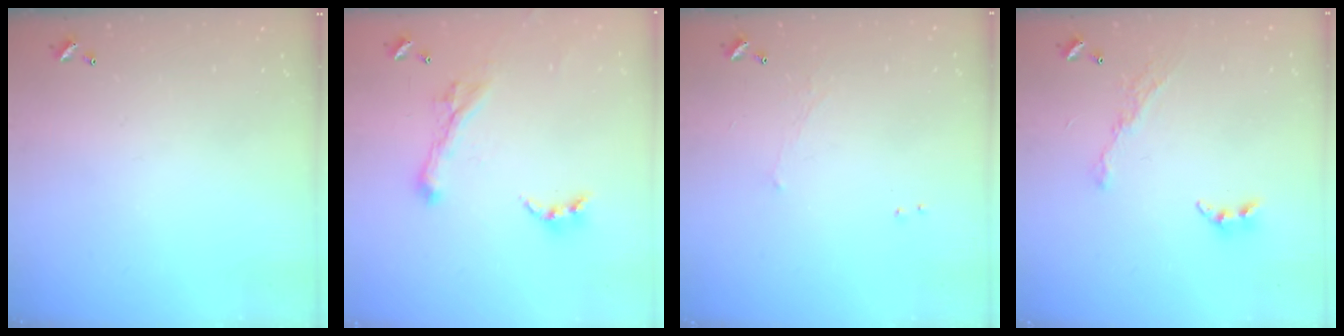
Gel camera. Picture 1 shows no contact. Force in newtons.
{"total": 2.8, "press": 2.5, "slide": 1.3}
{"total": 0.6, "press": 0.2, "slide": 0.5}
{"total": 8.2, "press": 8.2, "slide": 0.9}